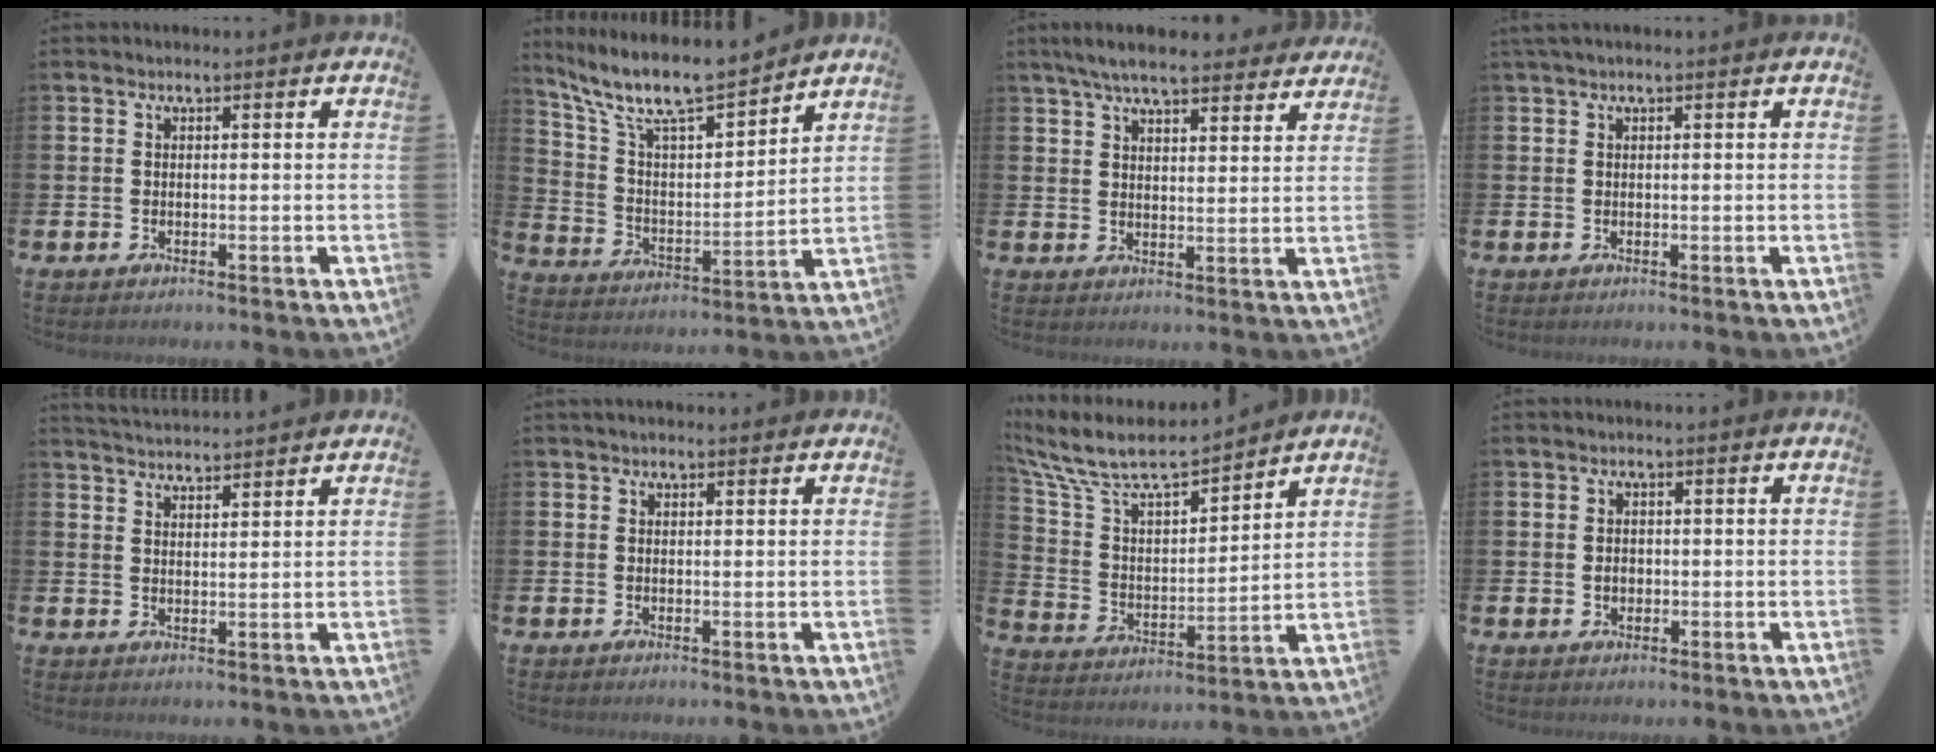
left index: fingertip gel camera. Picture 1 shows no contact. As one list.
[{"total": 10.6, "force": [9.4, 2.2, 4.4], "torque": [-0.120, -0.063, 0.161]}, {"total": 6.7, "force": [6.2, 1.1, 2.2], "torque": [-0.047, -0.025, 0.109]}, {"total": 0.7, "force": [0.4, 0.0, 0.6], "torque": [-0.015, 0.004, 0.008]}, {"total": 3.6, "force": [3.6, 0.0, 0.1], "torque": [-0.007, -0.022, 0.065]}, {"total": 0.7, "force": [0.6, 0.2, 0.3], "torque": [0.008, -0.001, 0.007]}, {"total": 9.3, "force": [8.4, 2.3, 3.3], "torque": [-0.109, -0.058, 0.144]}, {"total": 1.5, "force": [-0.1, 1.3, 0.8], "torque": [-0.004, 0.004, -0.007]}]